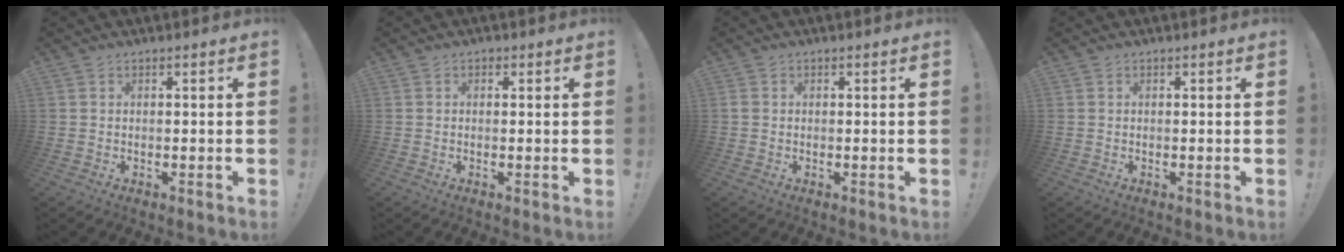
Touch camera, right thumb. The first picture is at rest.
{"total": 0.7, "force": [0.2, 0.6, 0.4], "torque": [0.002, -0.002, 0.001]}
{"total": 0.9, "force": [0.1, 0.8, 0.4], "torque": [-0.006, 0.003, 0.002]}
{"total": 0.0}